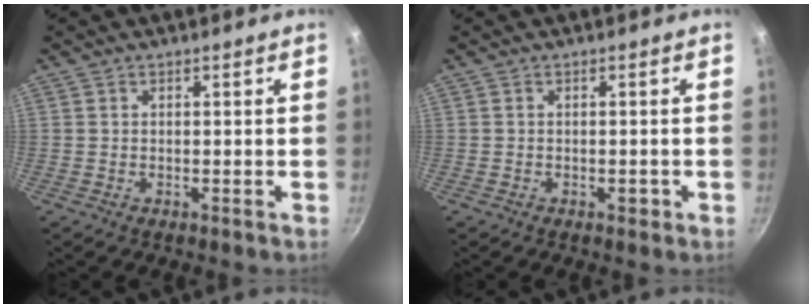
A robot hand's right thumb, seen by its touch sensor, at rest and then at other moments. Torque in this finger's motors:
{"motor_torque": [0.45, 0.02, 0.54, -0.54, 0.06]}